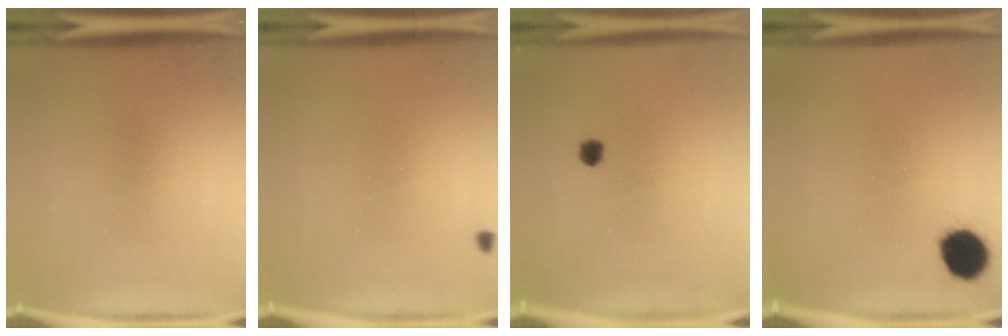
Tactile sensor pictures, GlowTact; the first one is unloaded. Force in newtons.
{"total": 0.6}
{"total": 1.7}
{"total": 8.4}